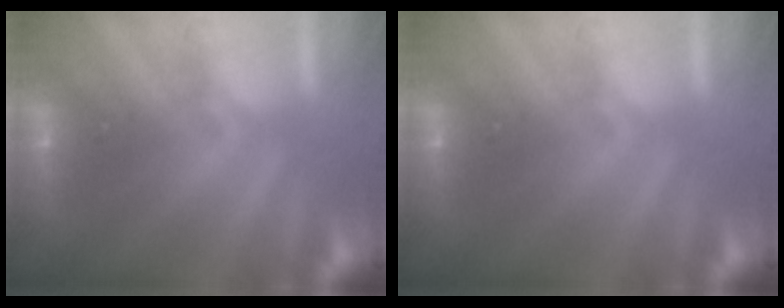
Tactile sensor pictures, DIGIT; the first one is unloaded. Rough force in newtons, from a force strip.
{"total": 0.0}